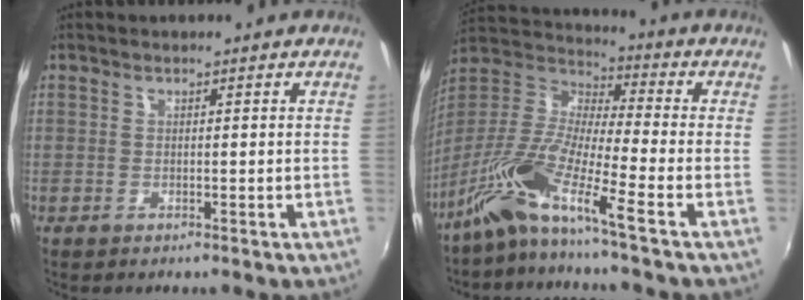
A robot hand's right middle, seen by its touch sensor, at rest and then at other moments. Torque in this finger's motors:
{"motor_torque": [1.02, -1.11, 0.57, 0.21]}